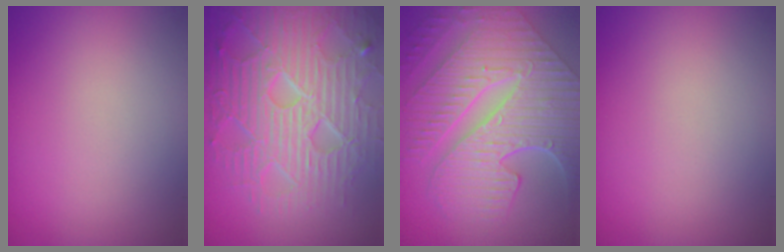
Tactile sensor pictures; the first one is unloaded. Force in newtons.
{"total": 8.9, "press": 6.2, "slide": 6.4}
{"total": 10.4, "press": 7.3, "slide": 7.4}
{"total": 0.0}